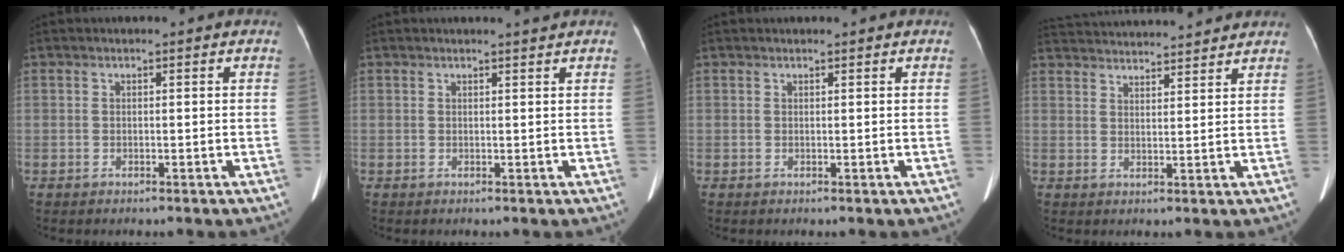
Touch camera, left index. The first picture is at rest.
{"total": 1.1, "force": [1.0, -0.5, 0.2], "torque": [-0.011, -0.009, 0.018]}
{"total": 1.1, "force": [1.0, 0.1, 0.3], "torque": [-0.009, 0.013, 0.014]}
{"total": 16.1, "force": [15.3, 1.9, 4.8], "torque": [-0.093, 0.044, 0.224]}